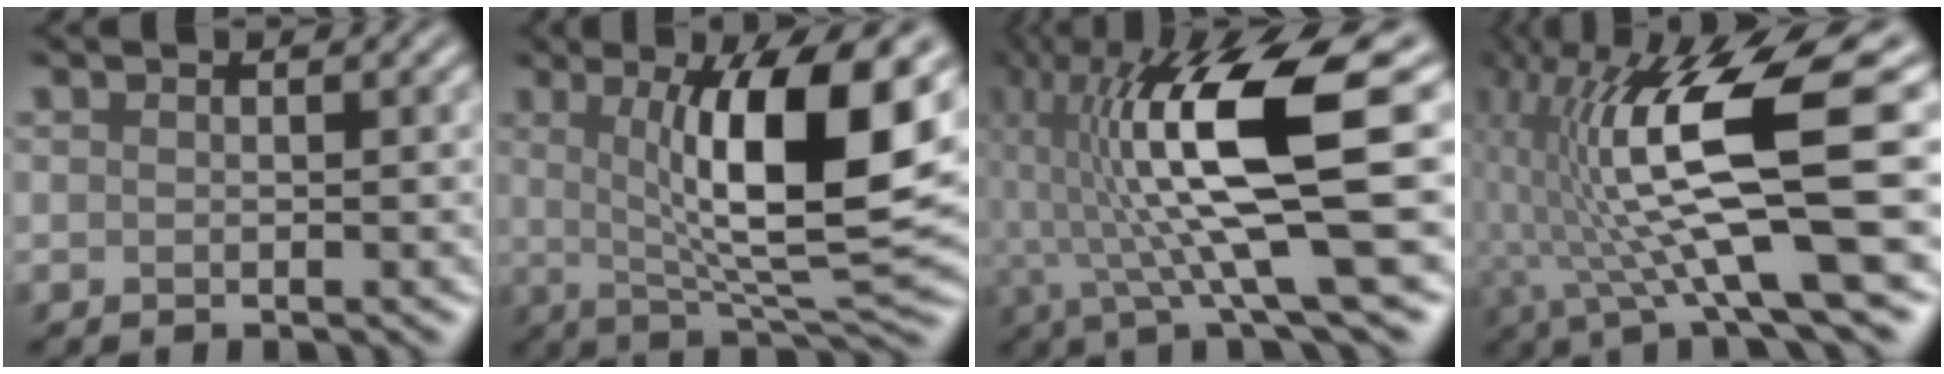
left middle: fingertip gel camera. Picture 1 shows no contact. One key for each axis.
{"total": 11.2, "fx": 2.1, "fy": 2.6, "fz": 10.8, "tx": -0.154, "ty": 0.002, "tz": 0.048}
{"total": 11.7, "fx": 0.6, "fy": 2.2, "fz": 11.5, "tx": -0.209, "ty": 0.014, "tz": 0.024}
{"total": 11.8, "fx": -0.6, "fy": 2.3, "fz": 11.5, "tx": -0.216, "ty": 0.015, "tz": -0.003}